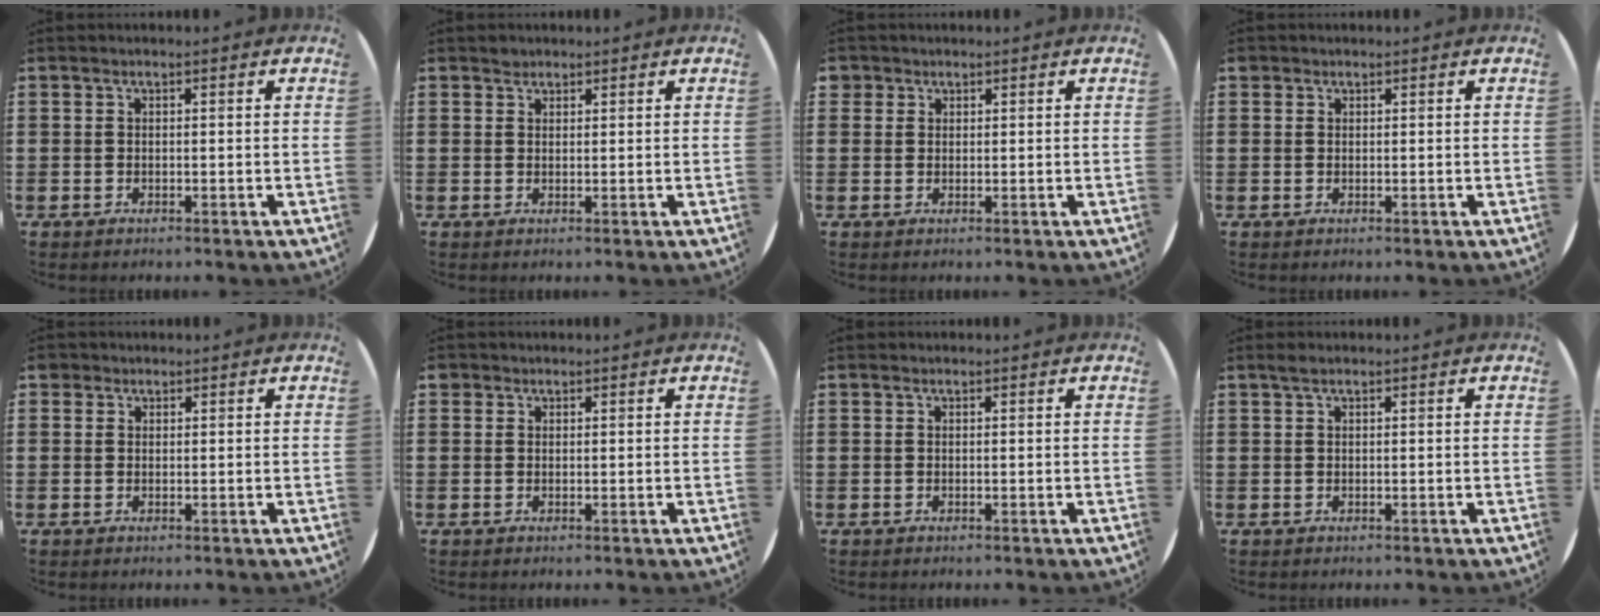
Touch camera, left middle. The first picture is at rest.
{"total": 1.0, "force": [0.9, 0.5, 0.0], "torque": [0.007, -0.002, 0.017]}
{"total": 1.3, "force": [1.1, 0.8, 0.0], "torque": [-0.002, 0.003, 0.022]}
{"total": 0.5, "force": [0.4, 0.3, 0.0], "torque": [0.001, 0.003, 0.008]}
{"total": 1.0, "force": [0.8, 0.6, 0.1], "torque": [0.004, 0.000, 0.013]}
{"total": 0.7, "force": [0.5, 0.5, 0.0], "torque": [-0.001, 0.003, 0.011]}
{"total": 0.0}
{"total": 0.7, "force": [0.5, 0.2, 0.4], "torque": [-0.008, 0.002, 0.010]}